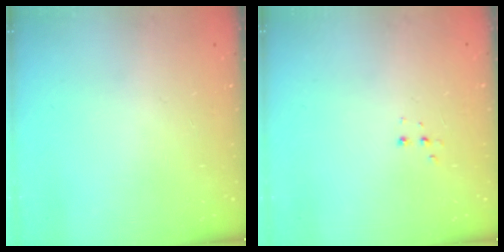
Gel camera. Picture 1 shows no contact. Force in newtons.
{"total": 3.0, "press": 2.9, "slide": 0.7}